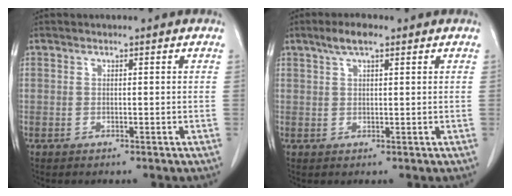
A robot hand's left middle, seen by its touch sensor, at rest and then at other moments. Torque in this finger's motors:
{"motor_torque": [0.37, -0.33, -0.01, 0.01]}